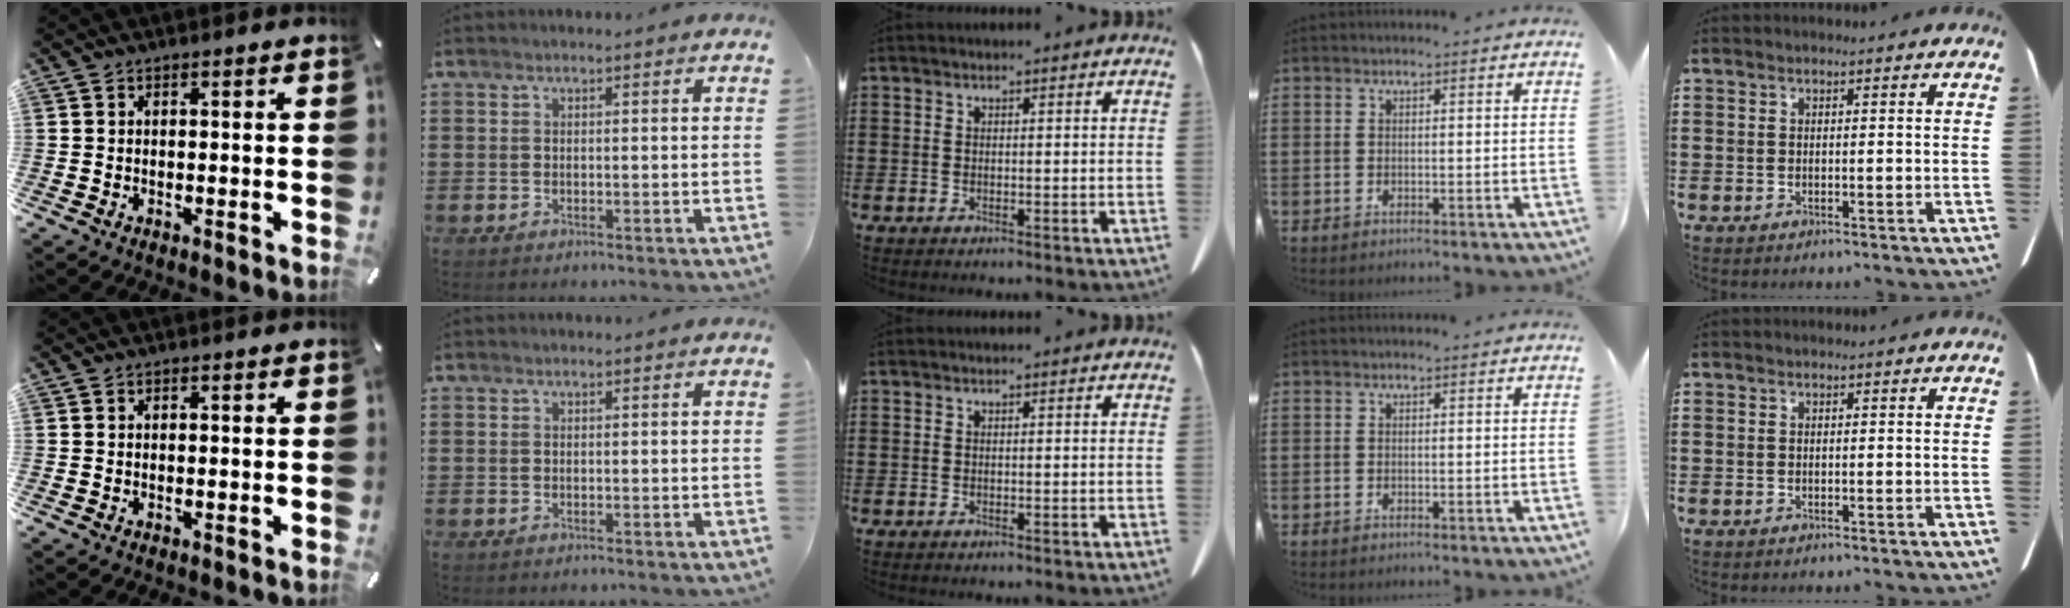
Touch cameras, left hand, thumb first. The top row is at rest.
{}